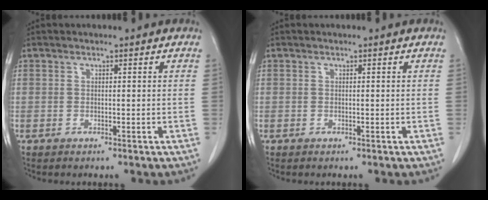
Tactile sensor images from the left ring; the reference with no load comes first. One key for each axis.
{"total": 0.0}